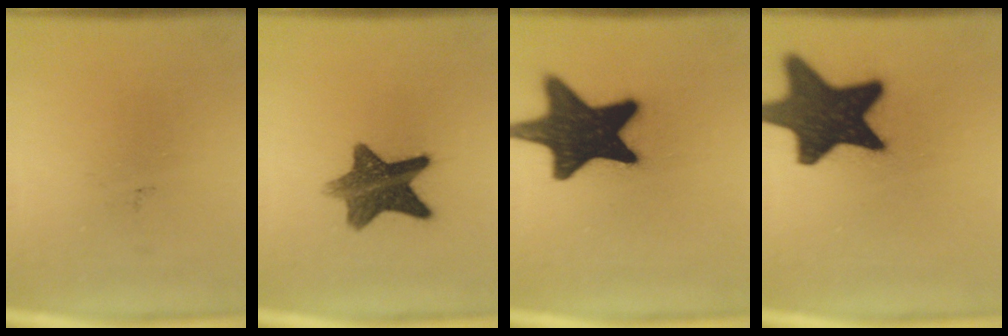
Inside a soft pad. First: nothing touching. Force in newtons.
{"total": 10.5}
{"total": 18.9}
{"total": 18.3}